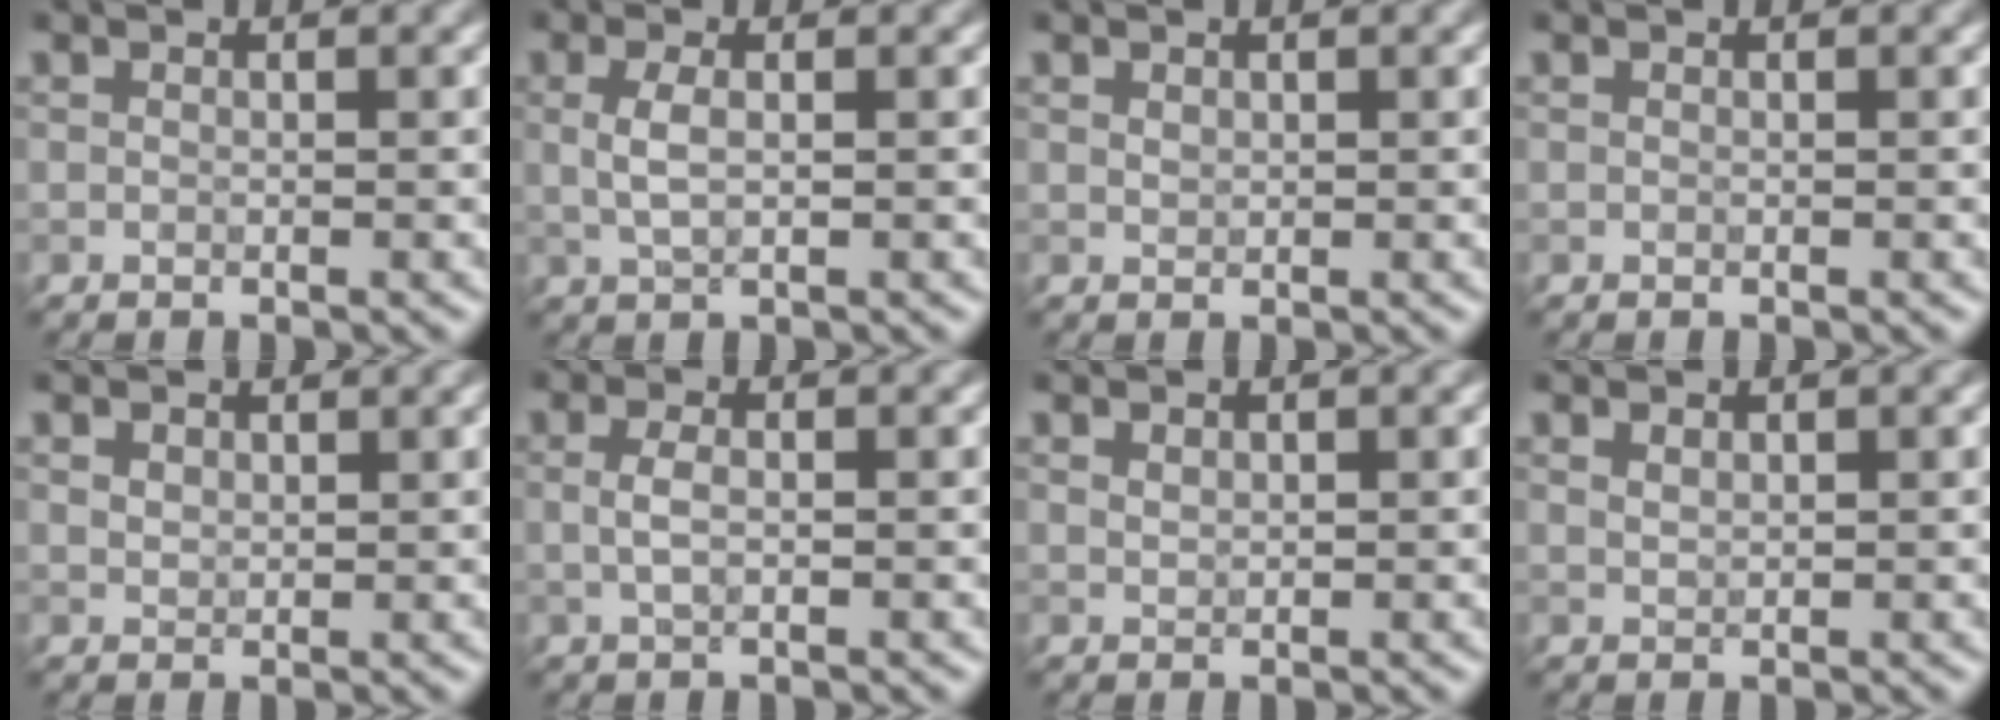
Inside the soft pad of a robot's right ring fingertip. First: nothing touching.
{"total": 1.9, "force": [0.2, 0.7, 1.8], "torque": [-0.041, 0.002, 0.005]}
{"total": 0.6, "force": [0.3, 0.4, 0.3], "torque": [-0.007, -0.001, 0.009]}
{"total": 0.0}
{"total": 1.5, "force": [1.1, 0.9, 0.5], "torque": [-0.013, 0.003, 0.020]}
{"total": 1.5, "force": [-0.1, 0.6, 1.4], "torque": [-0.033, 0.000, -0.002]}
{"total": 0.7, "force": [0.5, 0.4, 0.3], "torque": [-0.009, 0.000, 0.012]}
{"total": 0.7, "force": [0.6, 0.3, 0.3], "torque": [-0.008, 0.000, 0.014]}